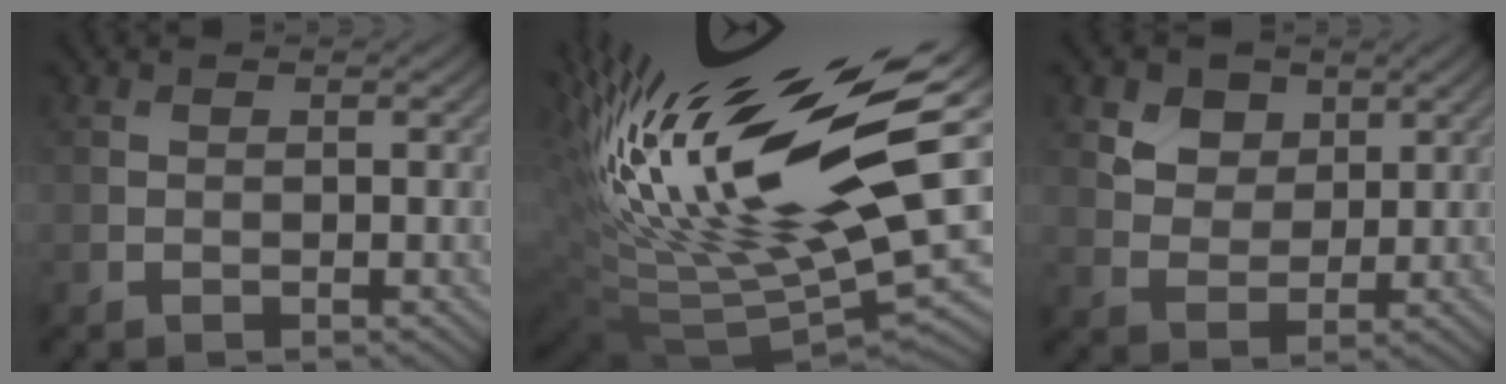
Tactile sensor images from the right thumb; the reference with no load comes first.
{"total": 21.5, "force": [5.7, 7.2, 19.5], "torque": [-0.399, -0.005, 0.103]}
{"total": 5.4, "force": [3.0, 3.8, 2.4], "torque": [-0.060, -0.017, 0.062]}